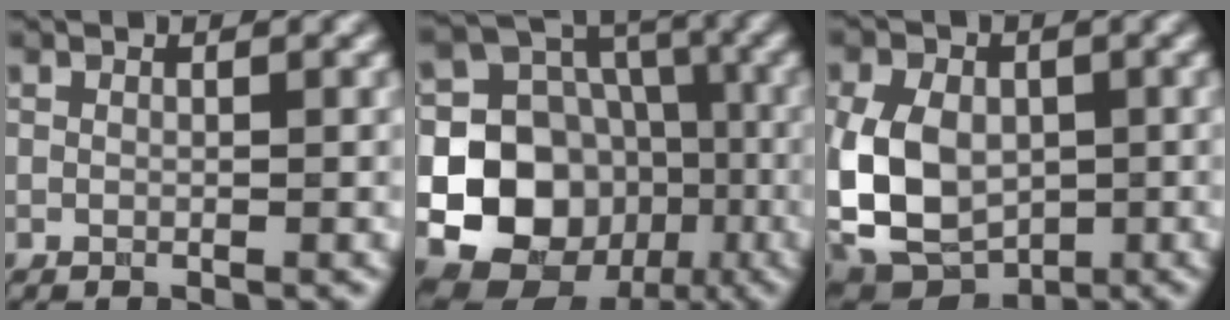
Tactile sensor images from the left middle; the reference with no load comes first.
{"total": 14.3, "force": [-3.9, 12.5, 5.8], "torque": [-0.105, -0.020, -0.089]}
{"total": 9.4, "force": [-0.7, 6.8, 6.4], "torque": [-0.151, -0.009, -0.020]}